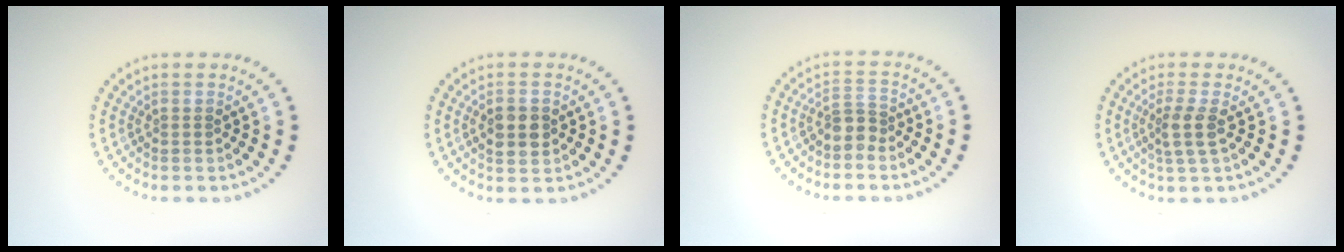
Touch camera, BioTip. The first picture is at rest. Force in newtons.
{"total": 2.4, "press": 2.4, "slide": 0.1}
{"total": 1.9, "press": 1.4, "slide": 1.3}
{"total": 2.3, "press": 1.9, "slide": 1.4}